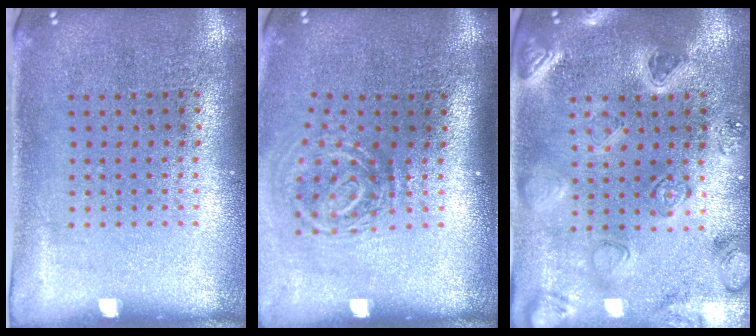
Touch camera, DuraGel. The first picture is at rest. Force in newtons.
{"total": 1.9, "press": 1.2, "slide": 1.5}
{"total": 2.3, "press": 2.3, "slide": 0.3}